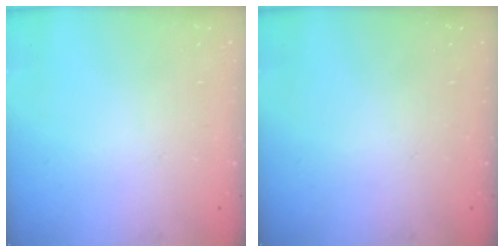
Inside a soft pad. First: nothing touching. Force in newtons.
{"total": 0.0}